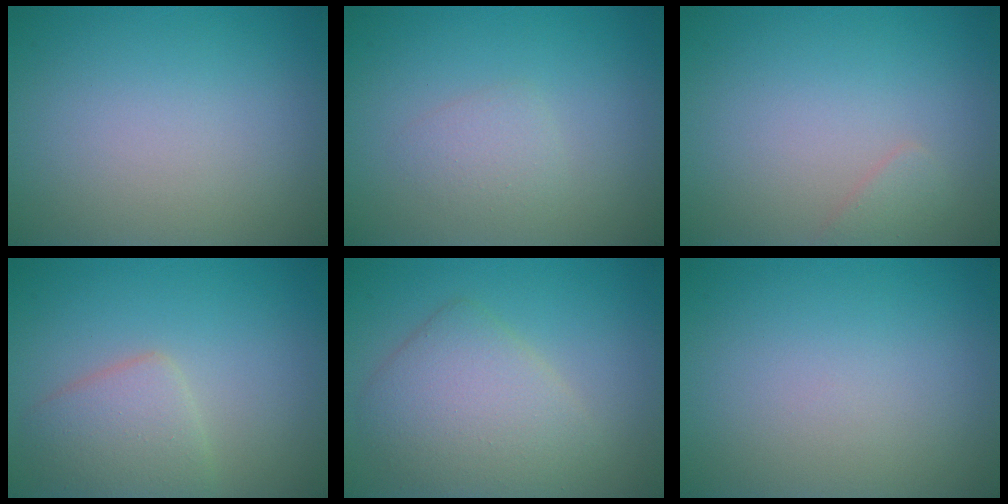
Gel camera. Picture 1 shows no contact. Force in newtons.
{"total": 1.4, "press": 1.4, "slide": 0.1}
{"total": 0.9, "press": 0.9, "slide": 0.1}
{"total": 3.3, "press": 3.3, "slide": 0.2}
{"total": 4.9, "press": 4.9, "slide": 0.1}
{"total": 0.0}